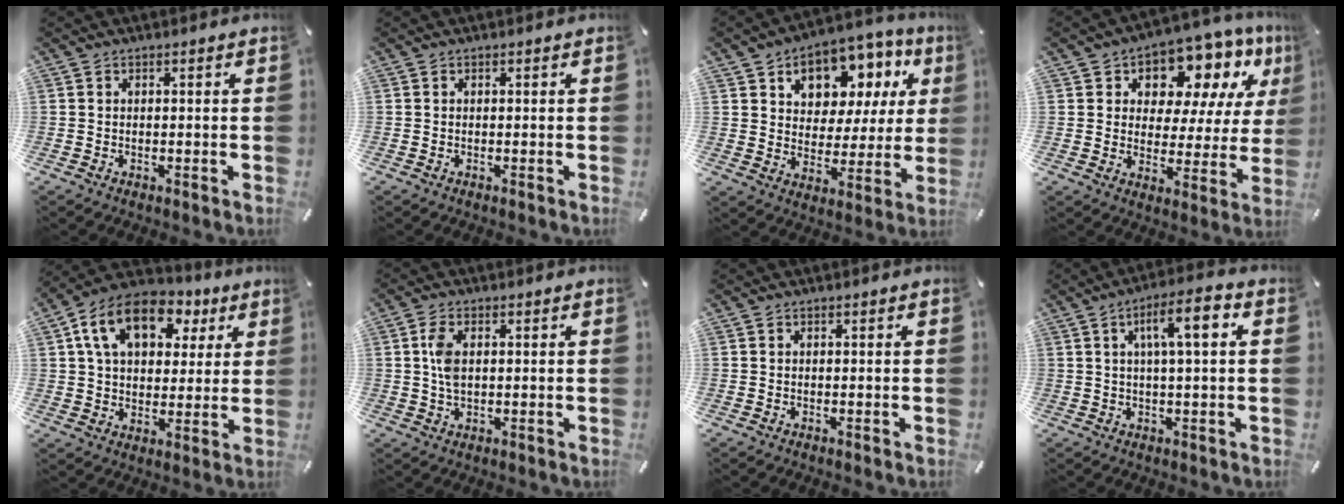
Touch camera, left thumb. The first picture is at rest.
{"total": 0.0}
{"total": 12.2, "force": [5.7, 9.2, 5.6], "torque": [-0.082, -0.035, 0.100]}
{"total": 11.6, "force": [8.3, 6.6, 4.7], "torque": [-0.083, -0.067, 0.146]}
{"total": 14.5, "force": [6.5, 10.1, 8.1], "torque": [-0.146, -0.008, 0.120]}
{"total": 4.6, "force": [0.8, 2.6, 3.7], "torque": [-0.093, 0.003, 0.008]}
{"total": 0.0}
{"total": 8.8, "force": [2.5, 2.0, 8.2], "torque": [-0.136, -0.002, 0.034]}